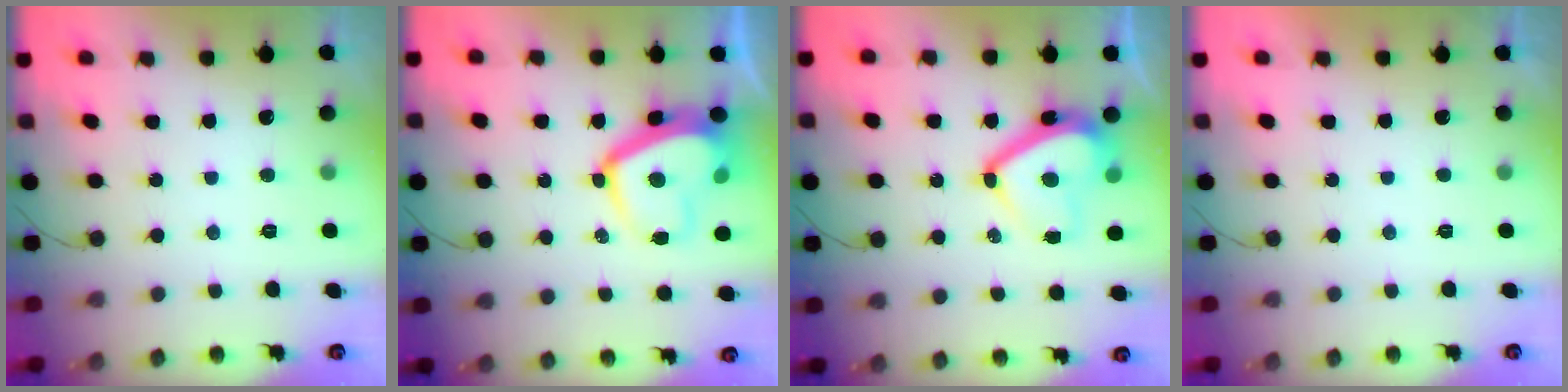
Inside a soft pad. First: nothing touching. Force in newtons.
{"total": 11.5, "press": 11.5, "slide": 1.0}
{"total": 12.2, "press": 12.0, "slide": 2.1}
{"total": 2.3, "press": 2.3, "slide": 0.4}